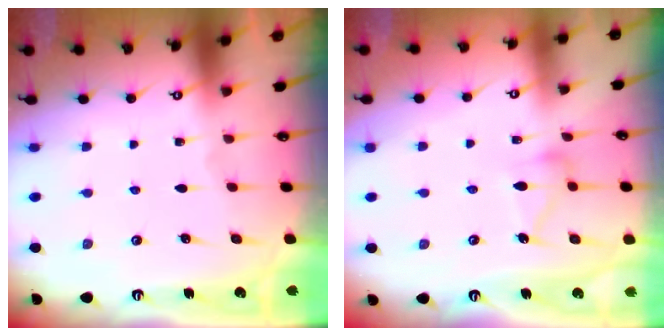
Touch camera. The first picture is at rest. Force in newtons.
{"total": 10.6, "press": 10.6, "slide": 0.6}